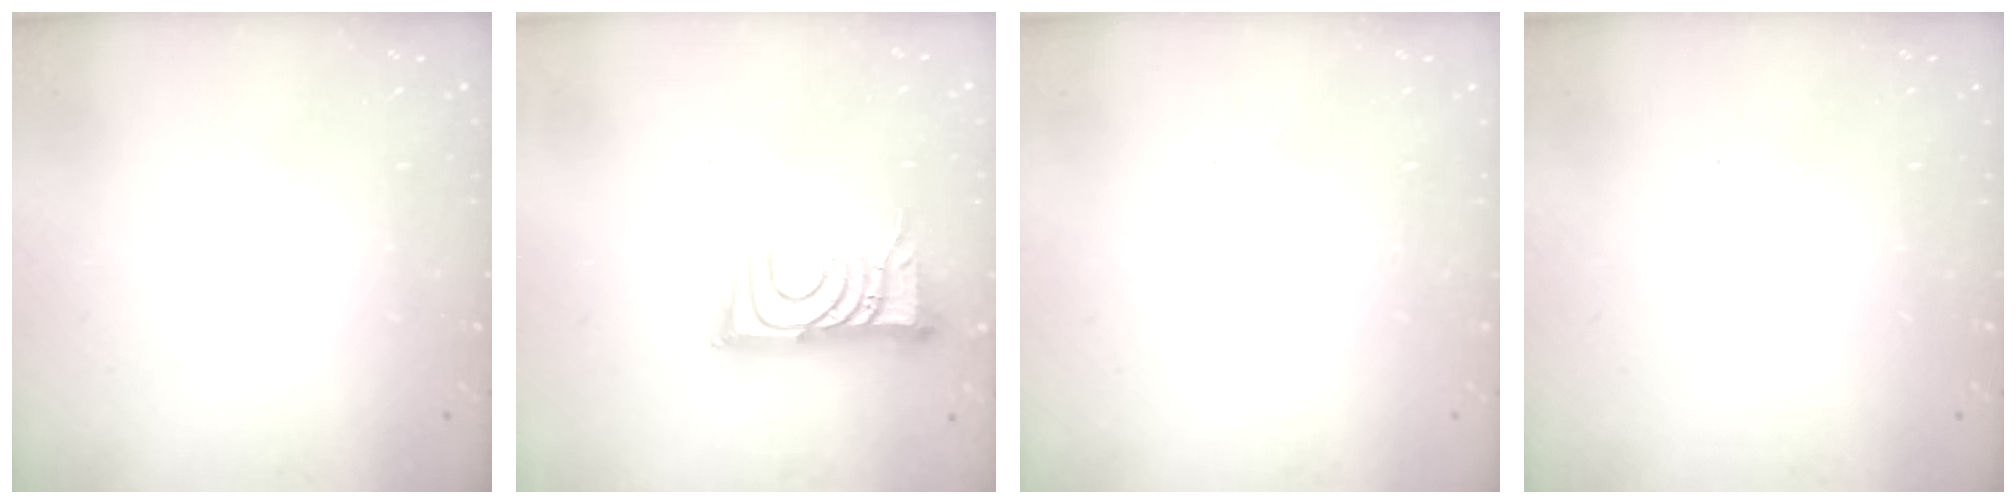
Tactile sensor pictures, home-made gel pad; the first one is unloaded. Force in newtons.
{"total": 9.8, "press": 9.8, "slide": 1.2}
{"total": 1.5, "press": 1.5, "slide": 0.1}
{"total": 0.0}